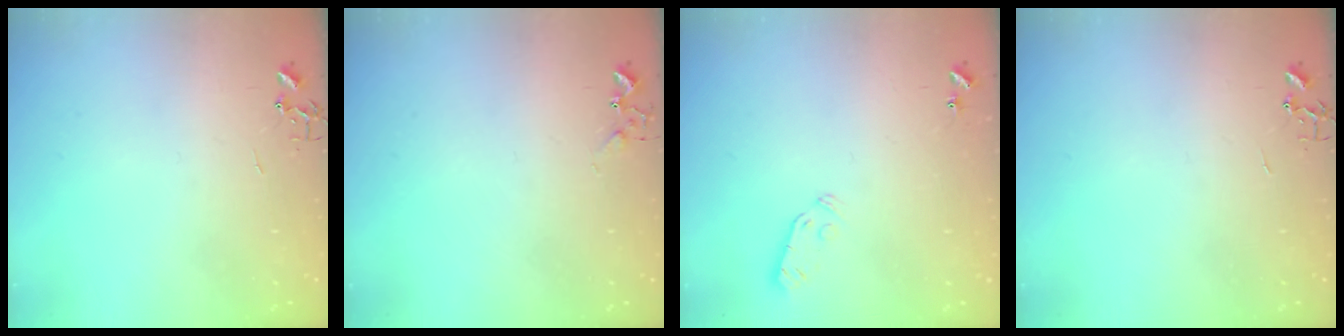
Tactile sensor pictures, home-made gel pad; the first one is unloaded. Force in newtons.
{"total": 5.2, "press": 5.2, "slide": 0.6}
{"total": 3.8, "press": 3.7, "slide": 0.8}
{"total": 0.0}